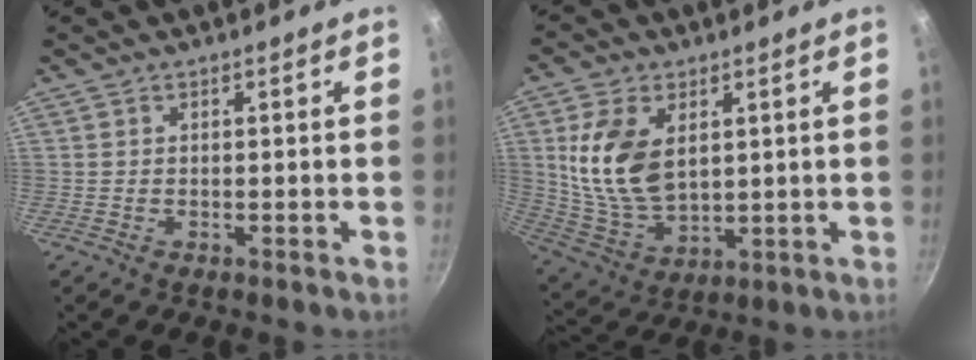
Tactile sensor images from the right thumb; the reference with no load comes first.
{"total": 13.9, "force": [3.3, 8.6, 10.4], "torque": [-0.190, -0.024, 0.078]}